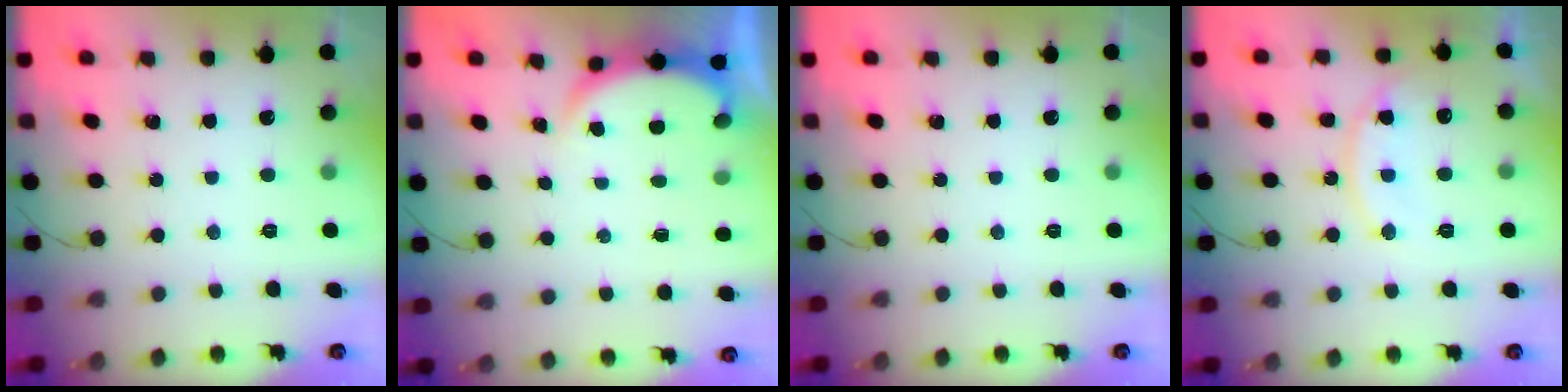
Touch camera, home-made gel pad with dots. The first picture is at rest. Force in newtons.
{"total": 2.8, "press": 2.7, "slide": 0.6}
{"total": 0.0}
{"total": 13.6, "press": 13.5, "slide": 1.0}